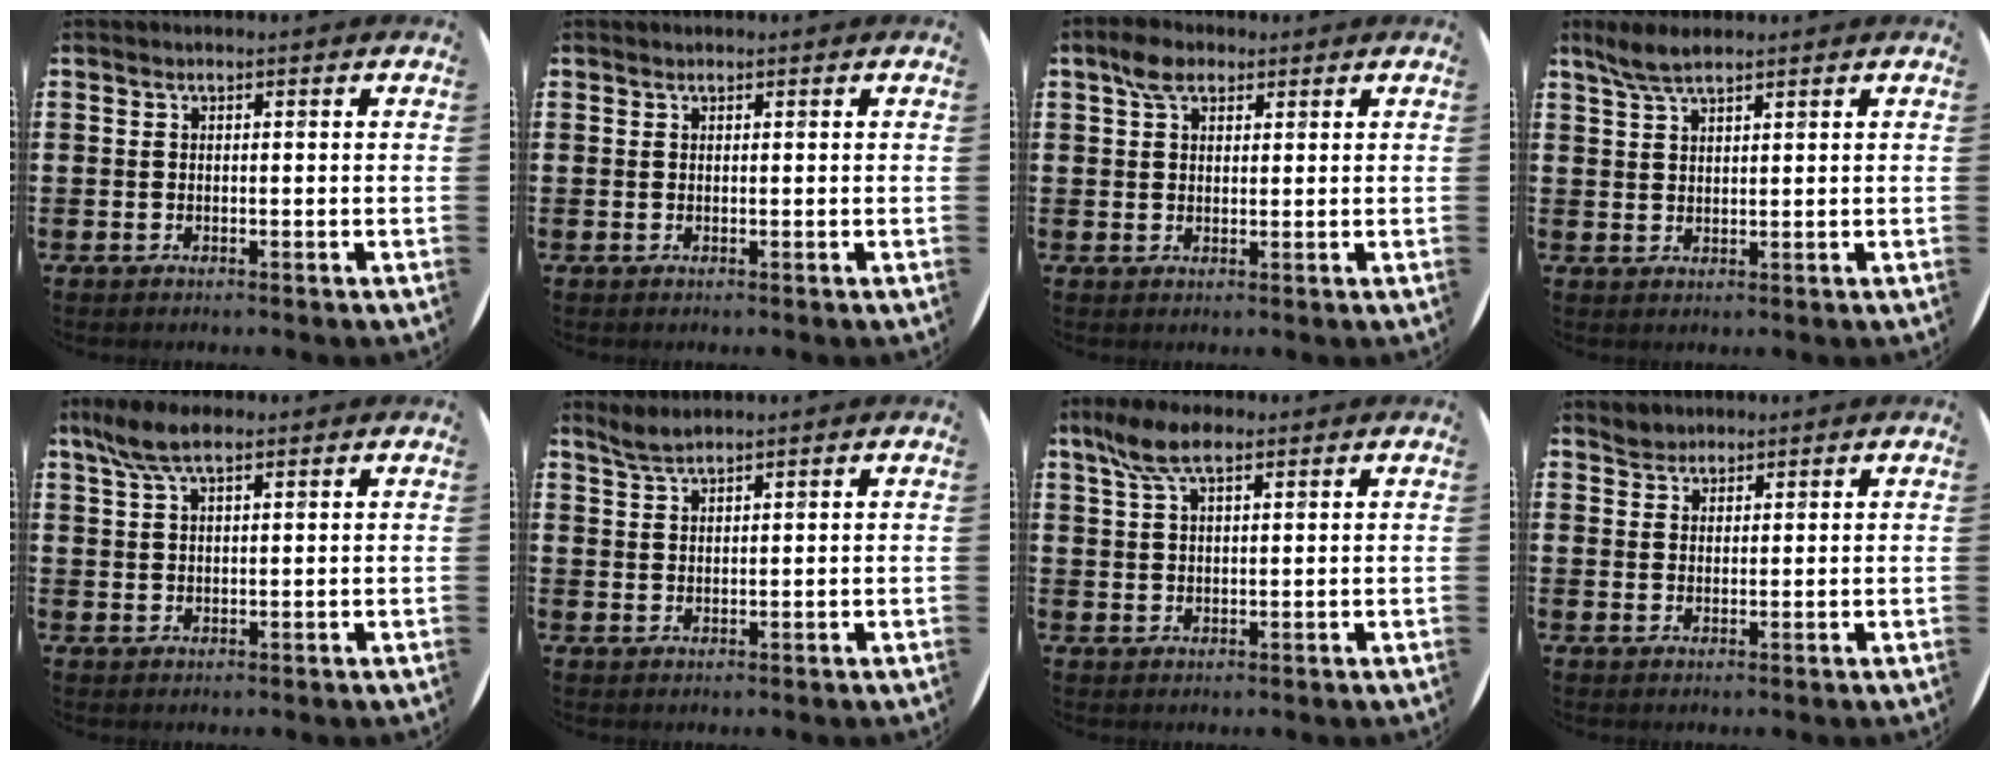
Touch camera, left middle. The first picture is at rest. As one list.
[{"total": 0.0}, {"total": 3.7, "force": [2.6, 2.0, 1.8], "torque": [-0.034, 0.006, 0.046]}, {"total": 3.6, "force": [2.9, 0.7, 2.0], "torque": [-0.047, 0.002, 0.054]}, {"total": 4.9, "force": [3.5, 1.5, 3.2], "torque": [-0.071, 0.004, 0.063]}, {"total": 2.2, "force": [2.1, 0.1, 0.7], "torque": [-0.017, 0.003, 0.039]}, {"total": 5.9, "force": [3.7, 2.3, 4.0], "torque": [-0.080, 0.004, 0.065]}, {"total": 2.0, "force": [1.8, 0.7, -0.2], "torque": [0.007, 0.001, 0.035]}]